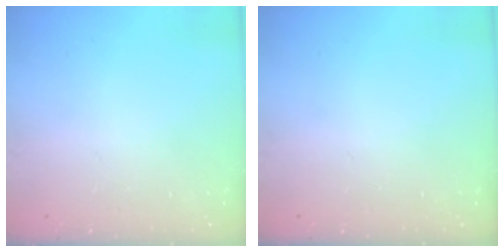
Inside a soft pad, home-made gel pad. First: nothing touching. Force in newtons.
{"total": 0.0}